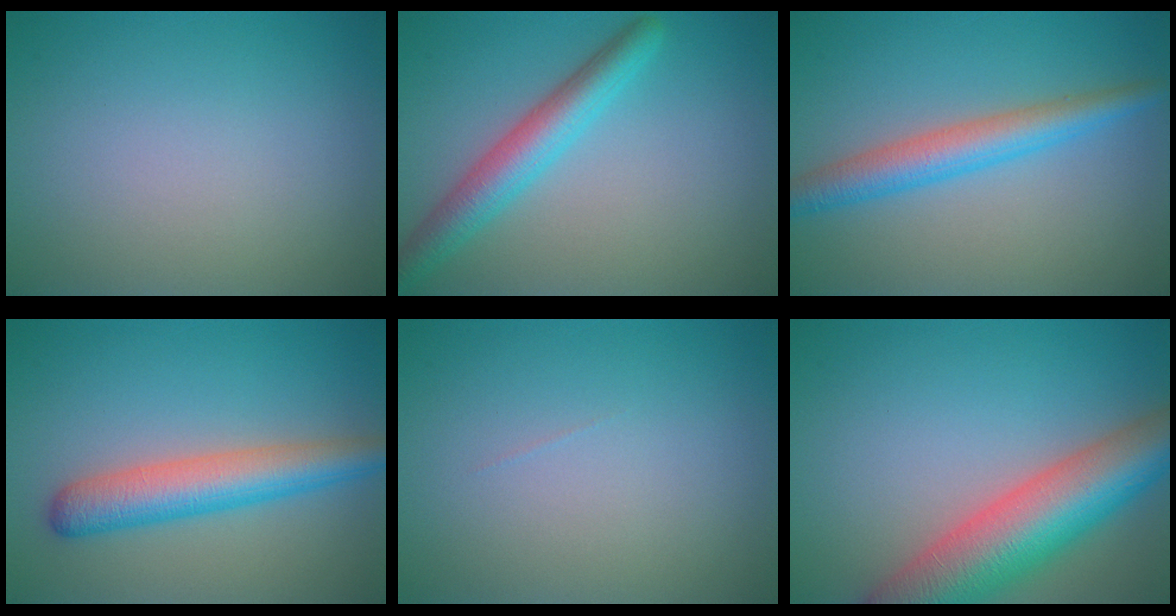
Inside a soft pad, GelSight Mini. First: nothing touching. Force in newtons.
{"total": 4.3, "press": 4.3, "slide": 0.2}
{"total": 4.2, "press": 4.2, "slide": 0.1}
{"total": 5.3, "press": 5.3, "slide": 0.2}
{"total": 0.0}
{"total": 10.3, "press": 10.3, "slide": 0.4}